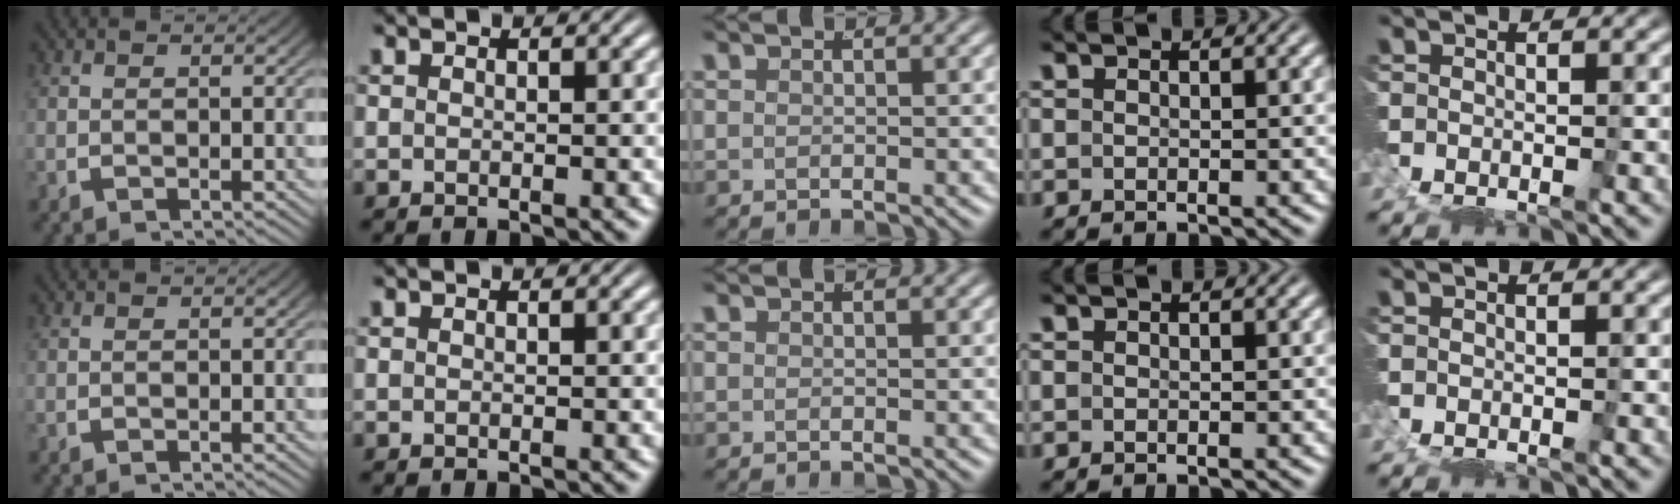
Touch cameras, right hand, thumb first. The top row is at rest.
{}